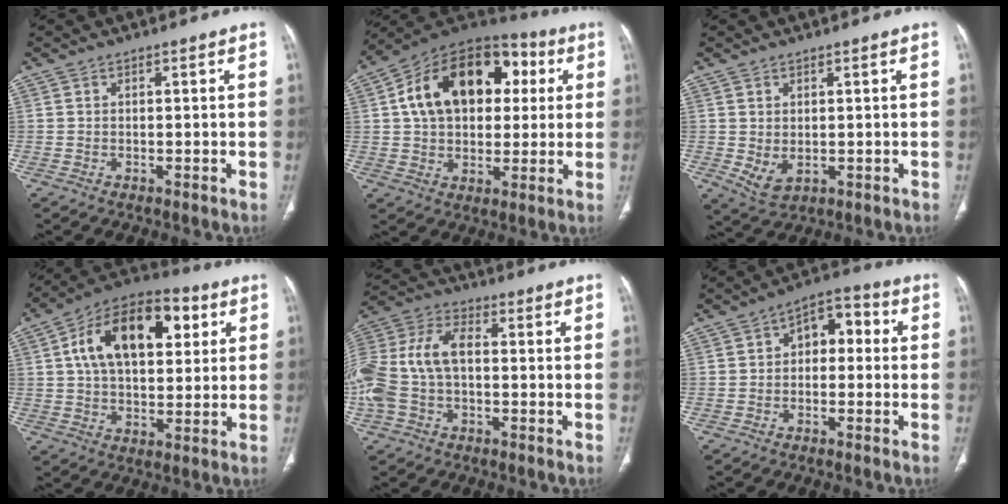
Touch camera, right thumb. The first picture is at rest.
{"total": 22.2, "force": [4.6, 14.9, 15.8], "torque": [-0.229, 0.025, 0.066]}
{"total": 4.0, "force": [-0.2, 2.6, 3.0], "torque": [-0.056, -0.006, 0.014]}
{"total": 20.0, "force": [5.8, 11.3, 15.5], "torque": [-0.222, 0.013, 0.084]}
{"total": 15.8, "force": [-0.9, 9.9, 12.3], "torque": [-0.281, 0.037, -0.017]}
{"total": 6.4, "force": [0.3, 4.2, 4.8], "torque": [-0.041, 0.027, -0.009]}